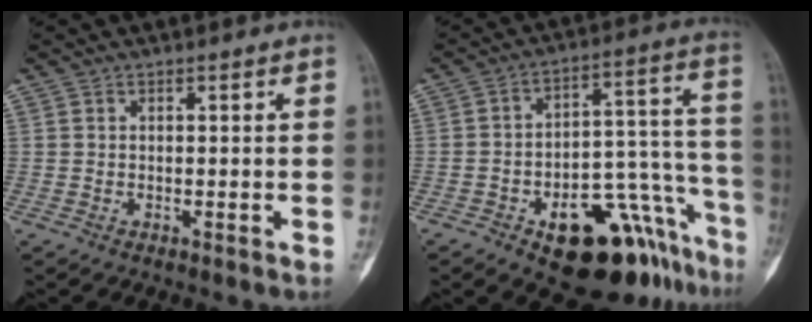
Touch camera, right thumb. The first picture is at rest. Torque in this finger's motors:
{"motor_torque": [2.71, 1.23, 1.36, -1.41, 0.28]}